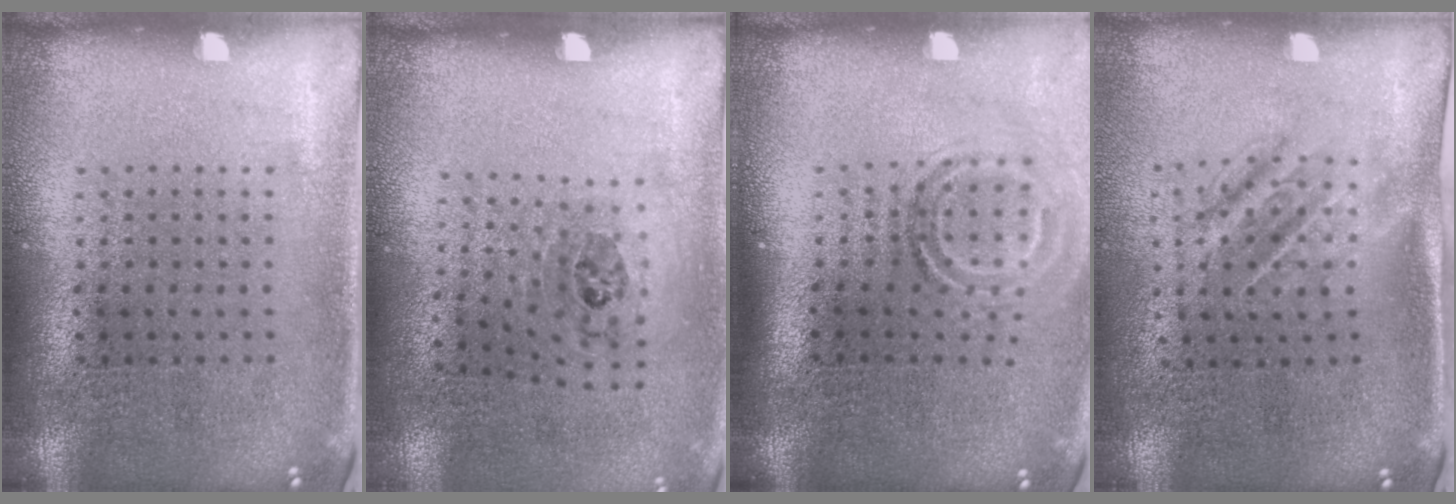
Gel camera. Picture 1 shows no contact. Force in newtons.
{"total": 1.1, "press": 0.7, "slide": 0.9}
{"total": 1.8, "press": 1.1, "slide": 1.4}
{"total": 1.6, "press": 1.2, "slide": 1.0}